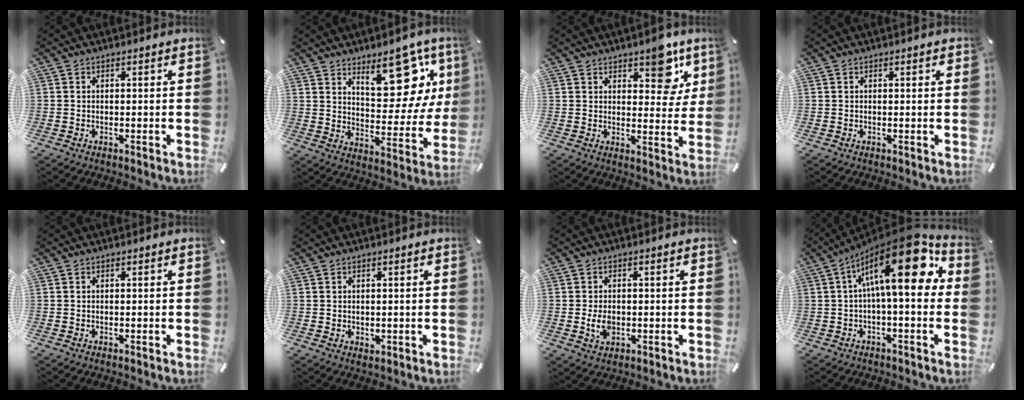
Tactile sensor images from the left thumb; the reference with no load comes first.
{"total": 18.8, "force": [11.4, 9.7, 11.4], "torque": [-0.130, -0.082, 0.194]}
{"total": 9.3, "force": [5.7, 5.1, 5.3], "torque": [-0.030, -0.039, 0.089]}
{"total": 0.0}
{"total": 0.0}
{"total": 0.9, "force": [0.4, 0.8, 0.2], "torque": [-0.004, 0.003, 0.008]}
{"total": 4.1, "force": [-0.5, 2.8, 2.9], "torque": [-0.058, -0.004, -0.013]}
{"total": 19.4, "force": [5.8, 6.7, 17.3], "torque": [-0.276, -0.039, 0.084]}